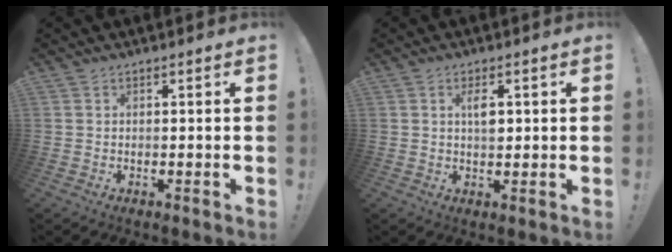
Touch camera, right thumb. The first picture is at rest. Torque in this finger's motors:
{"motor_torque": [0.62, 0.52, 0.46, 0.26, 0.00]}